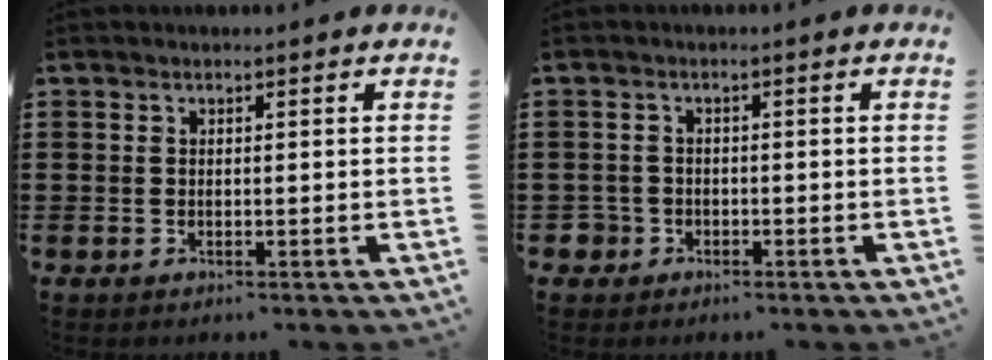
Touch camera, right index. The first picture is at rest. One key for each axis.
{"total": 2.1, "fx": -1.3, "fy": 1.7, "fz": 0.3, "tx": -0.017, "ty": -0.002, "tz": -0.031}